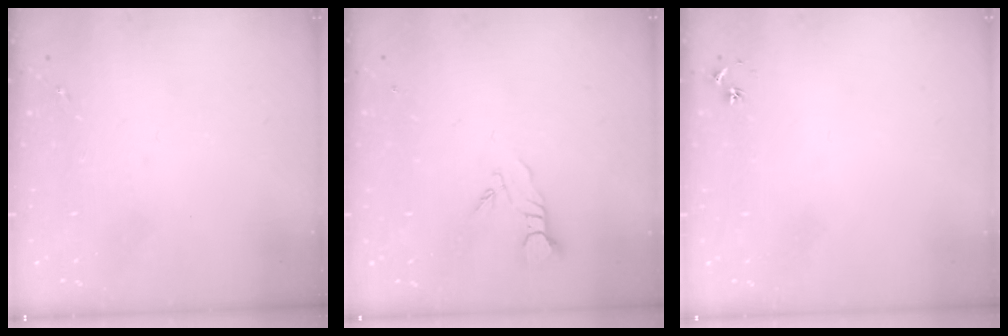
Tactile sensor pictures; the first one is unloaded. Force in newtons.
{"total": 3.8, "press": 3.8, "slide": 0.3}
{"total": 3.3, "press": 3.3, "slide": 0.3}